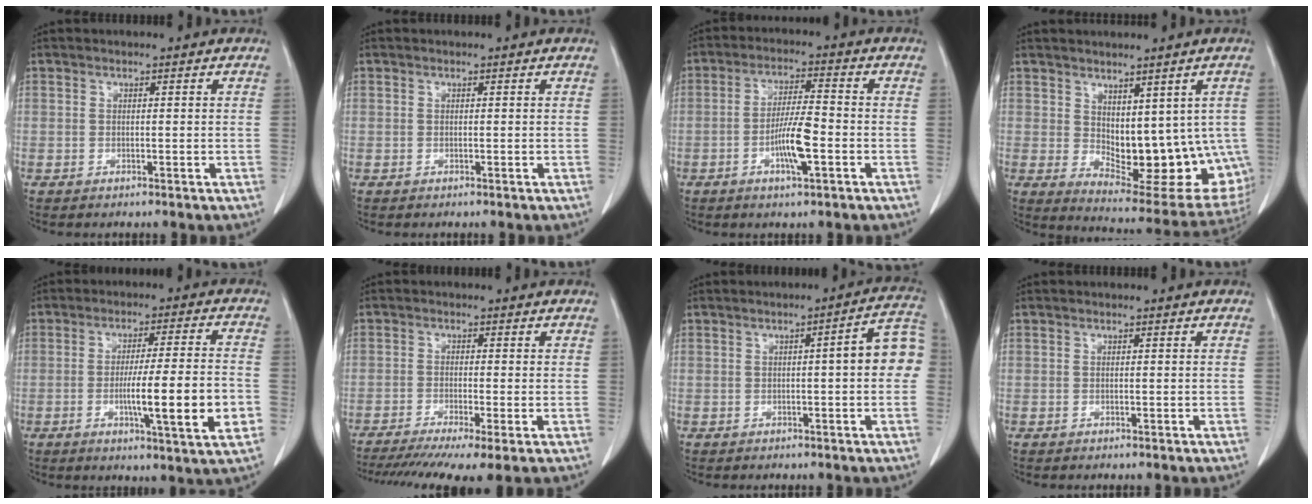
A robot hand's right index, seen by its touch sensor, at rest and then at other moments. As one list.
[{"total": 0.0}, {"total": 7.1, "force": [-2.3, 0.9, 6.6], "torque": [-0.128, 0.000, -0.041]}, {"total": 15.0, "force": [-0.1, 7.8, 12.8], "torque": [-0.148, -0.010, 0.019]}, {"total": 12.4, "force": [-3.0, -0.1, 12.1], "torque": [-0.187, -0.012, -0.050]}, {"total": 10.4, "force": [-7.1, 1.0, 7.5], "torque": [-0.123, -0.015, -0.115]}, {"total": 7.4, "force": [0.1, 1.0, 7.3], "torque": [-0.084, 0.023, -0.005]}, {"total": 0.0}]